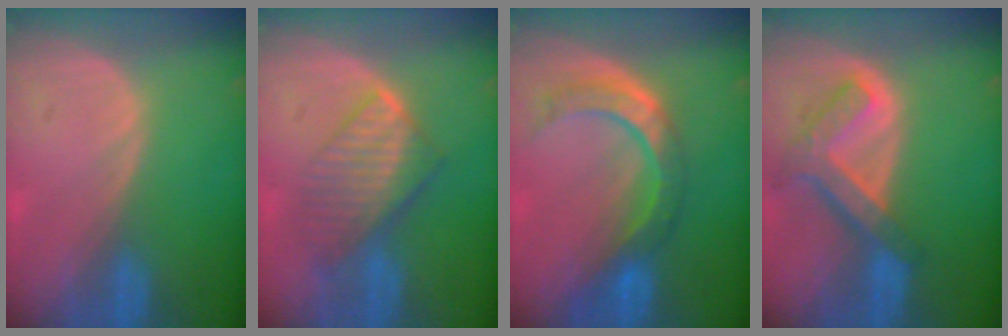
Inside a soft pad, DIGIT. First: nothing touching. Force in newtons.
{"total": 7.5, "press": 6.8, "slide": 3.1}
{"total": 8.0, "press": 7.2, "slide": 3.6}
{"total": 7.6, "press": 6.4, "slide": 4.0}